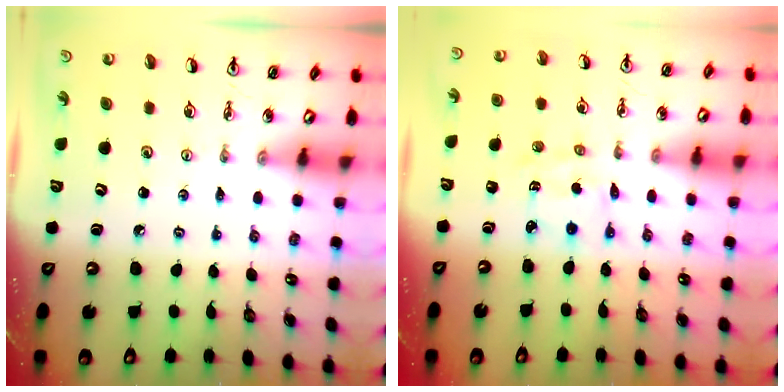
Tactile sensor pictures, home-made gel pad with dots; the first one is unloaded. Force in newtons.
{"total": 2.1, "press": 2.0, "slide": 0.6}